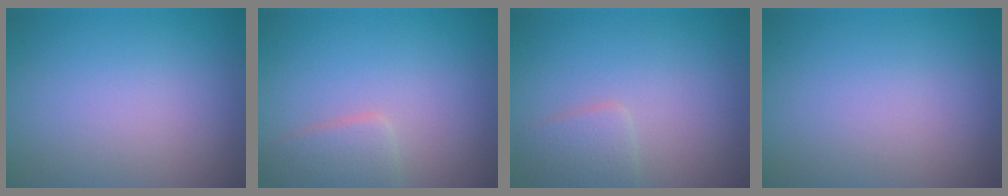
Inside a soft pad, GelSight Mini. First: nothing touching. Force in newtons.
{"total": 2.6, "press": 2.5, "slide": 0.3}
{"total": 2.1, "press": 2.1, "slide": 0.1}
{"total": 0.0}